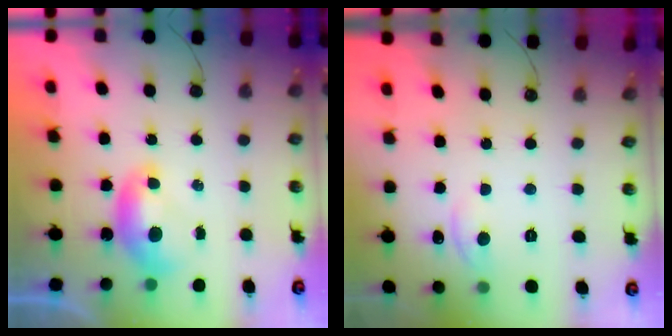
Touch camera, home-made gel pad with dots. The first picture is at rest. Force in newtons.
{"total": 1.1, "press": 0.7, "slide": 0.8}